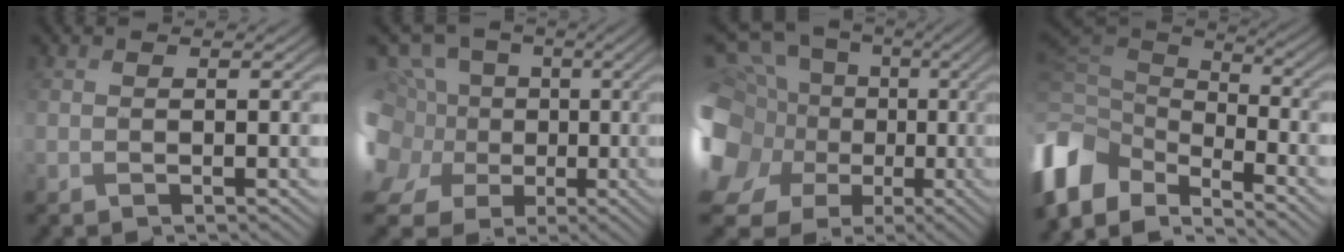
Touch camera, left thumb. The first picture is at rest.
{"total": 17.0, "force": [-2.9, 14.5, 8.4], "torque": [-0.261, 0.012, -0.067]}
{"total": 20.6, "force": [-2.2, 18.1, 9.6], "torque": [-0.258, 0.023, -0.056]}
{"total": 12.1, "force": [-5.7, 8.0, 7.1], "torque": [-0.219, -0.010, -0.103]}